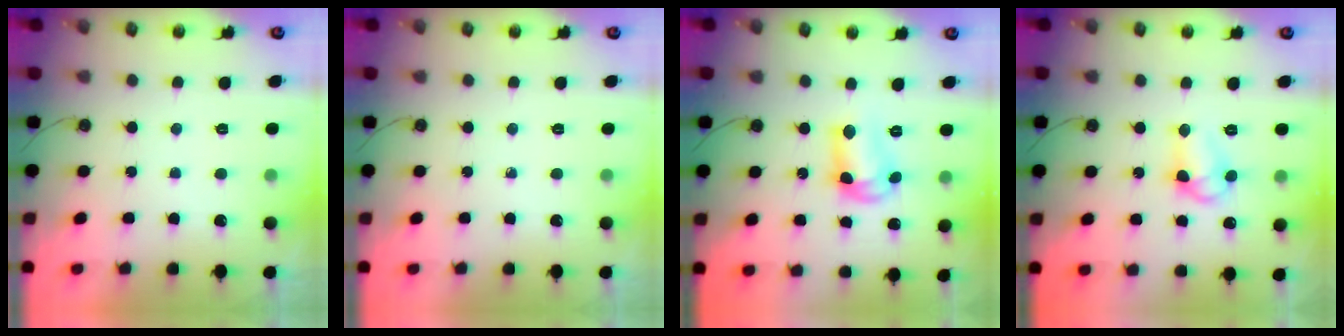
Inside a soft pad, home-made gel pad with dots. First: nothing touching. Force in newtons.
{"total": 0.0}
{"total": 10.8, "press": 10.8, "slide": 0.6}
{"total": 10.0, "press": 9.9, "slide": 1.0}